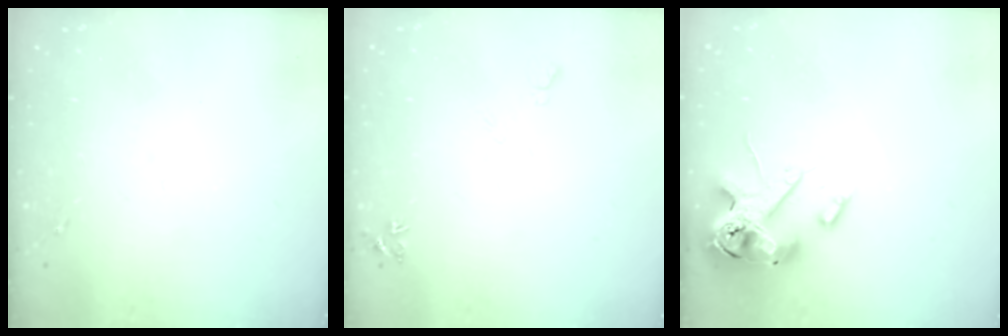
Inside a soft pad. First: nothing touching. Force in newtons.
{"total": 5.2, "press": 5.1, "slide": 1.0}
{"total": 15.9, "press": 15.7, "slide": 2.7}